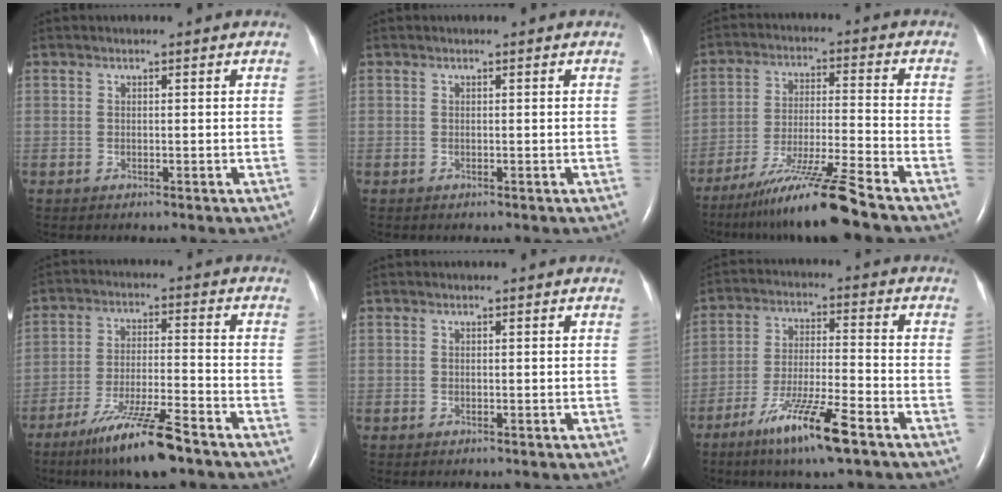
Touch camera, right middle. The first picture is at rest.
{"total": 0.0}
{"total": 12.1, "force": [-9.6, -2.3, 7.0], "torque": [-0.123, -0.030, -0.170]}
{"total": 11.3, "force": [-8.0, 0.6, 8.0], "torque": [-0.150, -0.031, -0.143]}
{"total": 0.0}
{"total": 11.2, "force": [-7.0, 0.5, 8.7], "torque": [-0.167, -0.027, -0.127]}